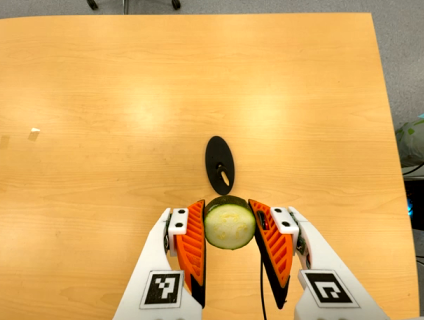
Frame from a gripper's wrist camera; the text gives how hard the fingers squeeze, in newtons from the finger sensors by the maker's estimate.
{"total": 11.7, "left": 10.9, "right": 12.6}